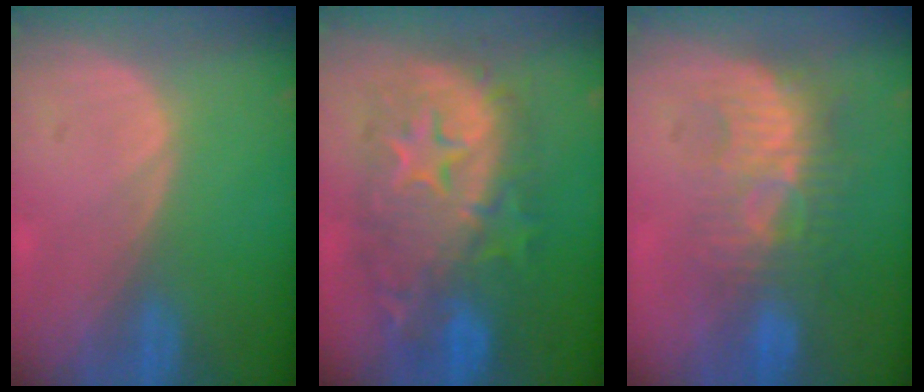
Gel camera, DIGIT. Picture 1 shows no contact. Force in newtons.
{"total": 12.6, "press": 12.6, "slide": 1.1}
{"total": 8.6, "press": 8.1, "slide": 2.9}